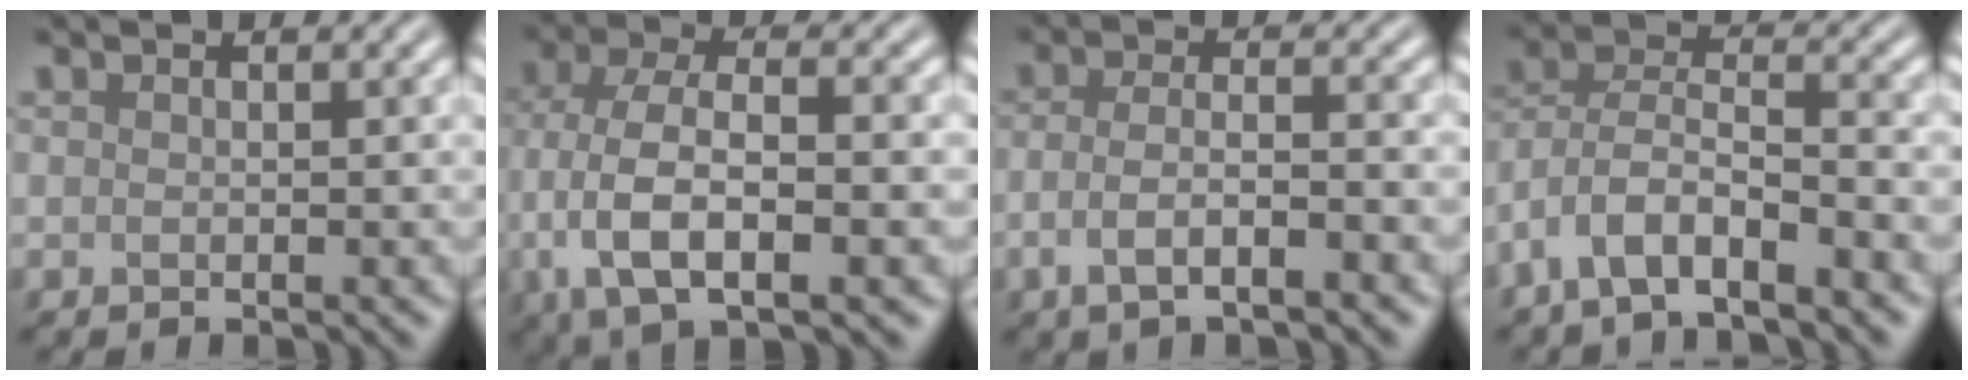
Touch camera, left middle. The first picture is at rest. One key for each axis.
{"total": 8.3, "fx": -1.7, "fy": 3.8, "fz": 7.2, "tx": -0.147, "ty": -0.001, "tz": -0.037}
{"total": 3.6, "fx": -1.6, "fy": 1.1, "fz": 3.1, "tx": -0.059, "ty": 0.003, "tz": -0.035}
{"total": 6.3, "fx": -4.0, "fy": 2.3, "fz": 4.3, "tx": -0.077, "ty": 0.007, "tz": -0.083}